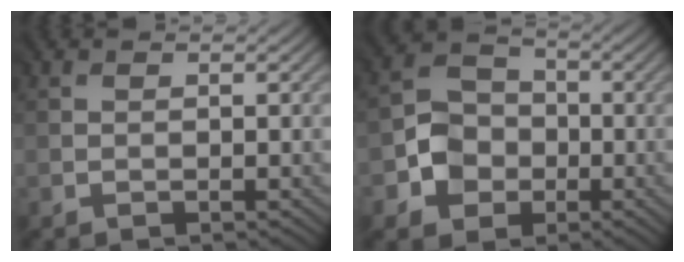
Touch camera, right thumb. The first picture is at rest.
{"total": 5.0, "force": [-2.0, 4.4, 1.3], "torque": [-0.021, 0.005, -0.051]}